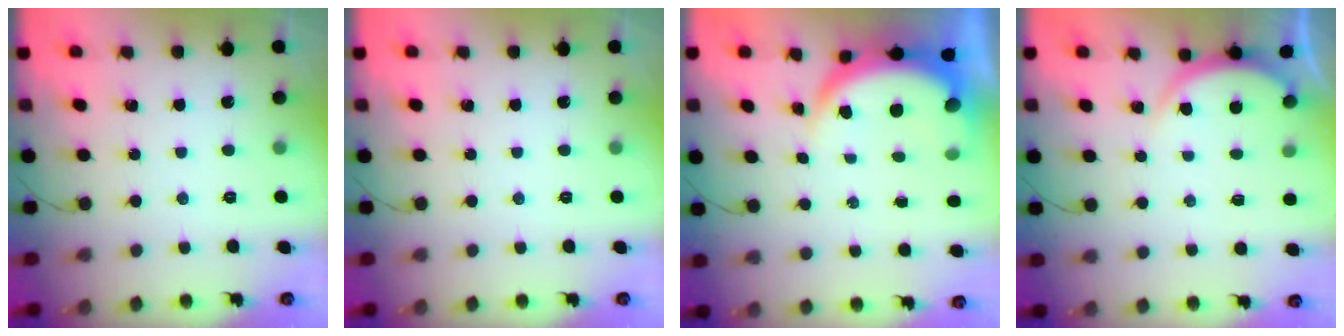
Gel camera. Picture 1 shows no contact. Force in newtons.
{"total": 0.0}
{"total": 6.9, "press": 6.8, "slide": 1.0}
{"total": 4.1, "press": 4.1, "slide": 0.5}